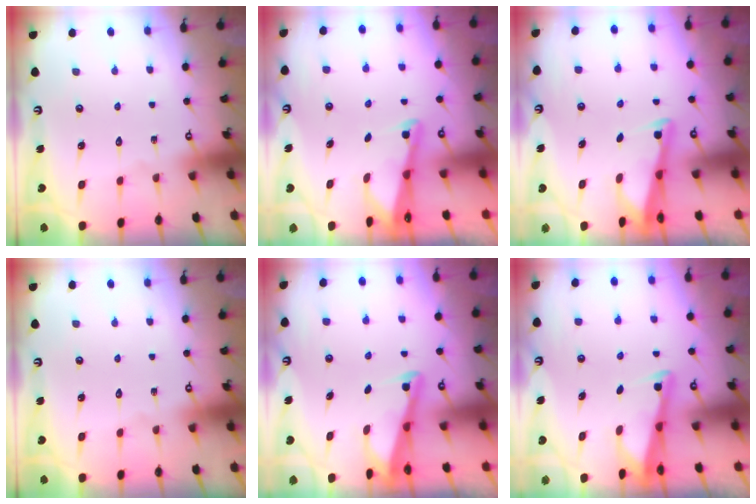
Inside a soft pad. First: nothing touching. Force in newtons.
{"total": 2.2, "press": 2.2, "slide": 0.3}
{"total": 3.0, "press": 3.0, "slide": 0.3}
{"total": 0.0}
{"total": 2.7, "press": 2.7, "slide": 0.3}
{"total": 3.0, "press": 3.0, "slide": 0.3}